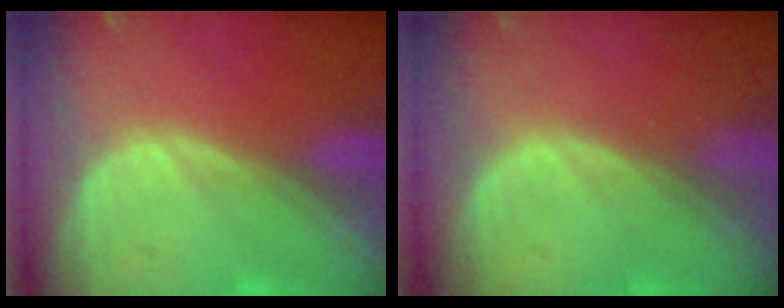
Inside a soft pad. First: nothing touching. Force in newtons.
{"total": 0.0}